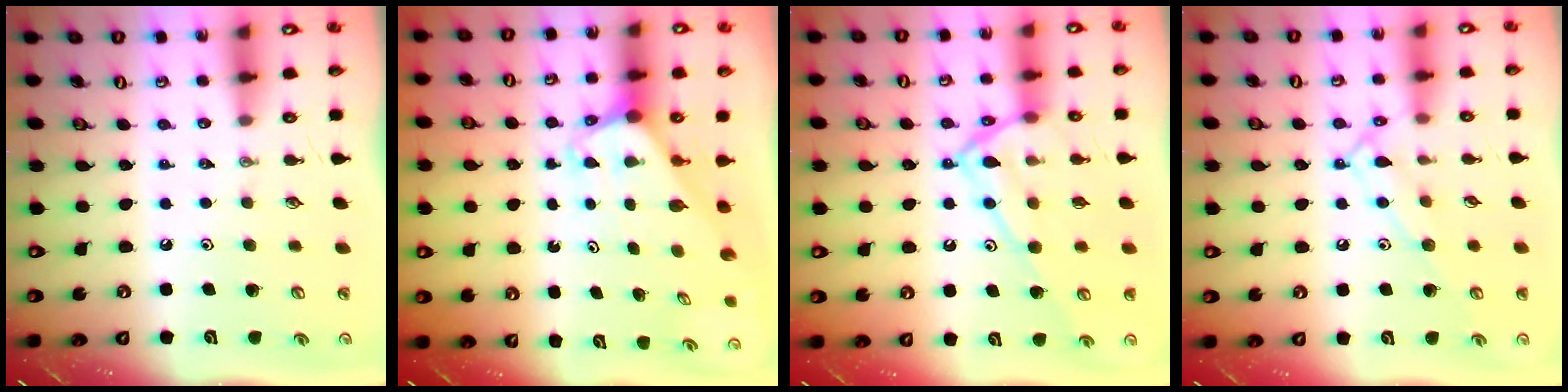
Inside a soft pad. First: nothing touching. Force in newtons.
{"total": 2.0, "press": 2.0, "slide": 0.1}
{"total": 17.6, "press": 17.6, "slide": 1.4}
{"total": 11.2, "press": 11.2, "slide": 0.9}